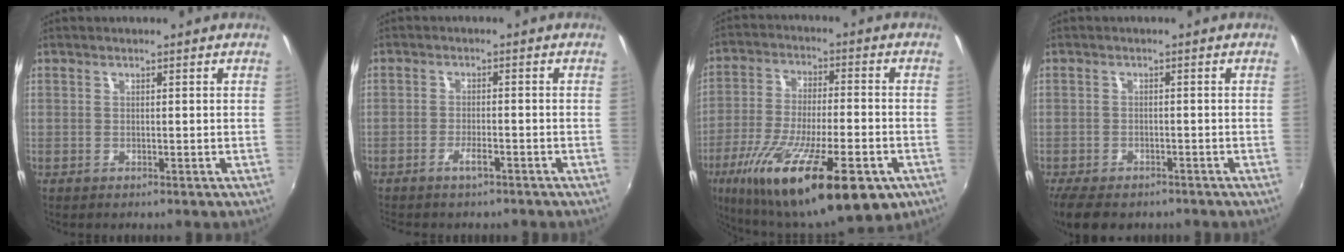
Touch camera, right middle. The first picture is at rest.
{"total": 2.7, "force": [-2.0, 0.6, 1.6], "torque": [-0.042, 0.001, -0.039]}
{"total": 25.4, "force": [-13.5, 7.4, 20.2], "torque": [-0.368, -0.072, -0.213]}
{"total": 7.6, "force": [-5.7, 3.6, 3.6], "torque": [-0.086, -0.020, -0.094]}